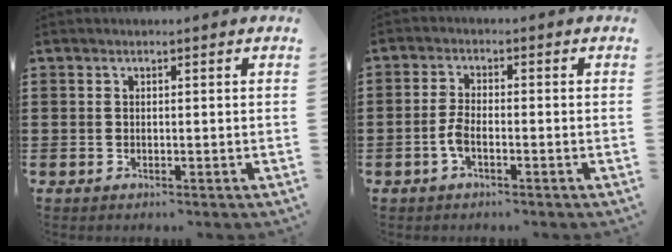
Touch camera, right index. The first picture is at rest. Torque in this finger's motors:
{"motor_torque": [0.71, 1.43, 0.09, 0.09]}